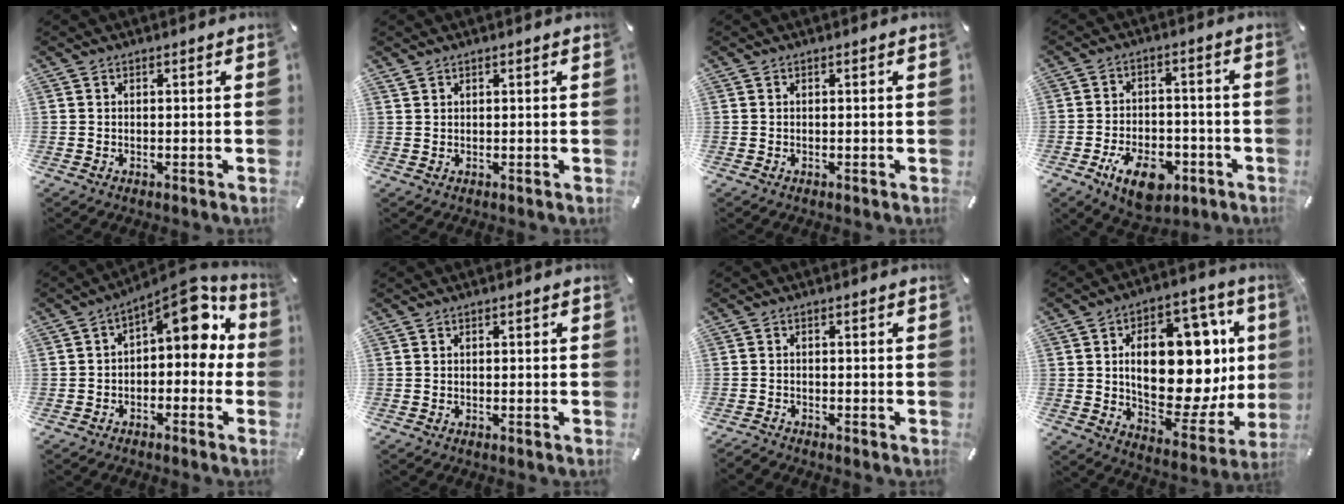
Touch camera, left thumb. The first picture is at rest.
{"total": 0.8, "force": [0.6, 0.4, 0.3], "torque": [-0.006, -0.001, 0.012]}
{"total": 0.0}
{"total": 11.4, "force": [-5.6, 6.6, 7.5], "torque": [-0.119, 0.021, -0.095]}
{"total": 10.4, "force": [5.1, 5.1, 7.5], "torque": [-0.090, -0.053, 0.084]}
{"total": 0.0}
{"total": 1.5, "force": [-1.4, 0.3, 0.0], "torque": [-0.010, 0.004, -0.032]}
{"total": 25.6, "force": [4.4, 14.5, 20.6], "torque": [-0.298, -0.039, 0.076]}